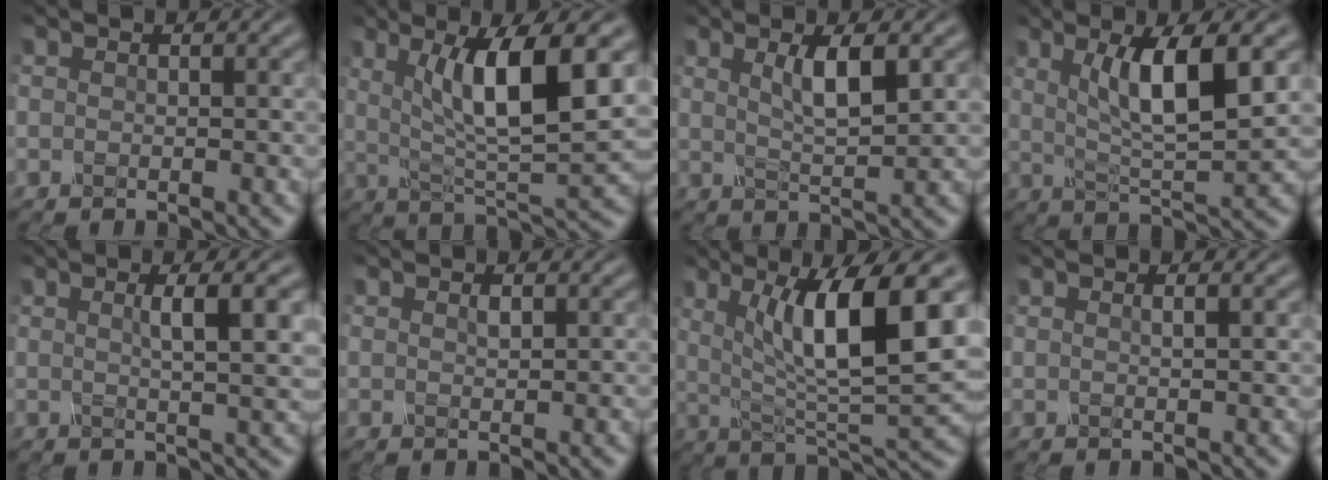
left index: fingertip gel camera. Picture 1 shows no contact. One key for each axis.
{"total": 9.3, "fx": 2.6, "fy": 2.3, "fz": 8.6, "tx": -0.137, "ty": -0.012, "tz": 0.051}
{"total": 3.6, "fx": 1.4, "fy": 0.9, "fz": 3.2, "tx": -0.055, "ty": -0.001, "tz": 0.025}
{"total": 7.4, "fx": 2.2, "fy": 1.8, "fz": 6.8, "tx": -0.113, "ty": -0.004, "tz": 0.042}
{"total": 4.7, "fx": 1.1, "fy": 1.3, "fz": 4.4, "tx": -0.055, "ty": 0.006, "tz": 0.015}
{"total": 0.6, "fx": 0.4, "fy": 0.2, "fz": 0.4, "tx": -0.010, "ty": -0.001, "tz": 0.008}
{"total": 10.5, "fx": 2.9, "fy": 2.4, "fz": 9.8, "tx": -0.149, "ty": -0.007, "tz": 0.053}
{"total": 1.1, "fx": 0.6, "fy": 0.4, "fz": 0.9, "tx": -0.008, "ty": 0.004, "tz": 0.006}